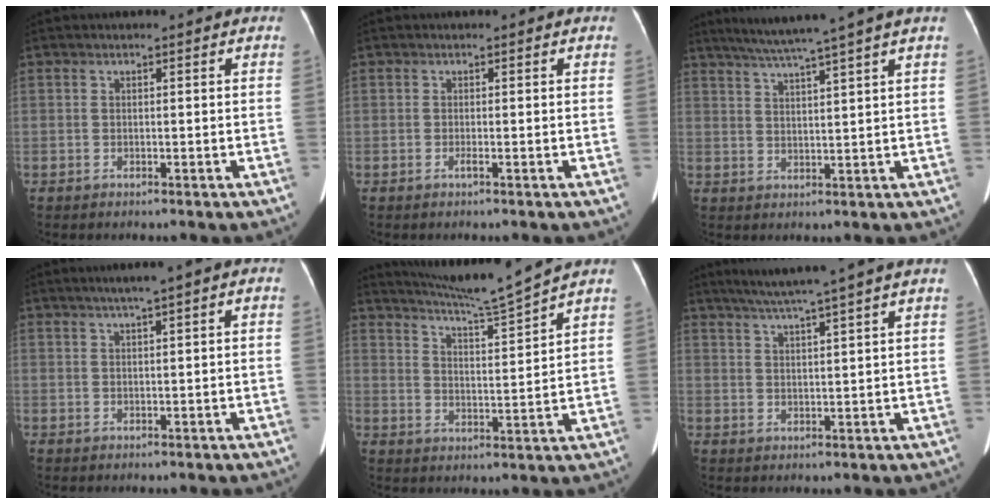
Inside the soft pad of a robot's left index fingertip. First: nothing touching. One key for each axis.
{"total": 0.6, "fx": -0.5, "fy": -0.1, "fz": 0.2, "tx": -0.009, "ty": -0.006, "tz": -0.011}
{"total": 9.2, "fx": 7.3, "fy": -2.1, "fz": 5.2, "tx": -0.086, "ty": 0.014, "tz": 0.109}
{"total": 3.4, "fx": 1.4, "fy": 0.1, "fz": 3.1, "tx": -0.052, "ty": 0.016, "tz": 0.021}
{"total": 9.6, "fx": 8.7, "fy": -2.6, "fz": 2.8, "tx": -0.058, "ty": -0.028, "tz": 0.151}
{"total": 7.9, "fx": 6.1, "fy": -1.9, "fz": 4.6, "tx": -0.074, "ty": 0.014, "tz": 0.094}